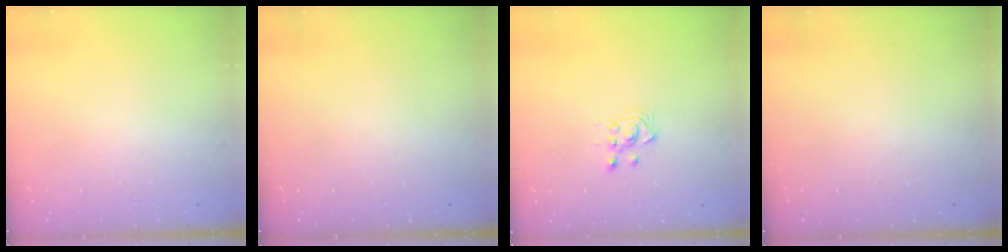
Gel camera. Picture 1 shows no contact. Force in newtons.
{"total": 0.0}
{"total": 3.4, "press": 3.1, "slide": 1.2}
{"total": 0.0}